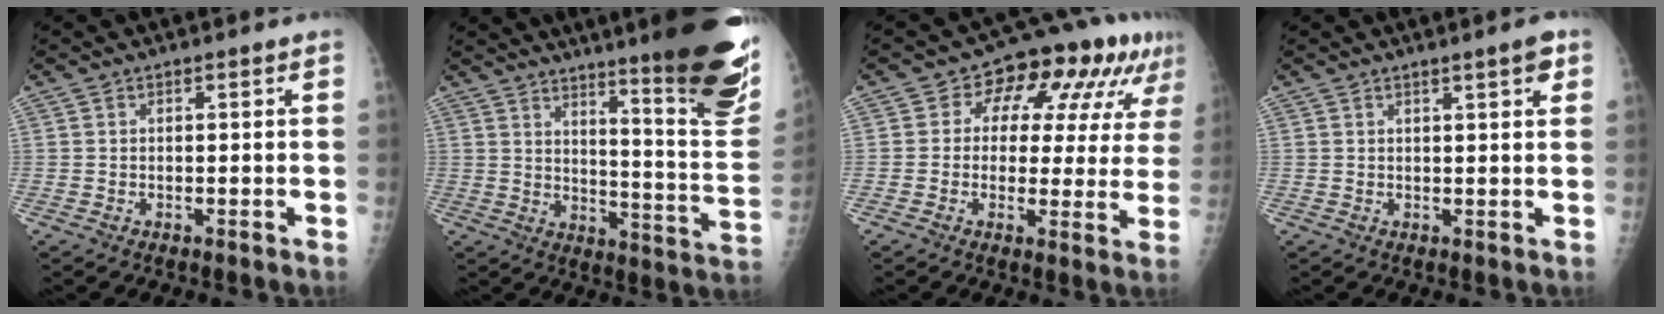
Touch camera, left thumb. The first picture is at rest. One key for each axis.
{"total": 25.3, "fx": 16.2, "fy": 3.3, "fz": 19.2, "tx": -0.228, "ty": -0.095, "tz": 0.220}
{"total": 14.5, "fx": 6.0, "fy": 8.6, "fz": 10.1, "tx": -0.083, "ty": 0.016, "tz": 0.073}
{"total": 2.9, "fx": 1.7, "fy": 0.4, "fz": 2.3, "tx": -0.027, "ty": -0.006, "tz": 0.023}